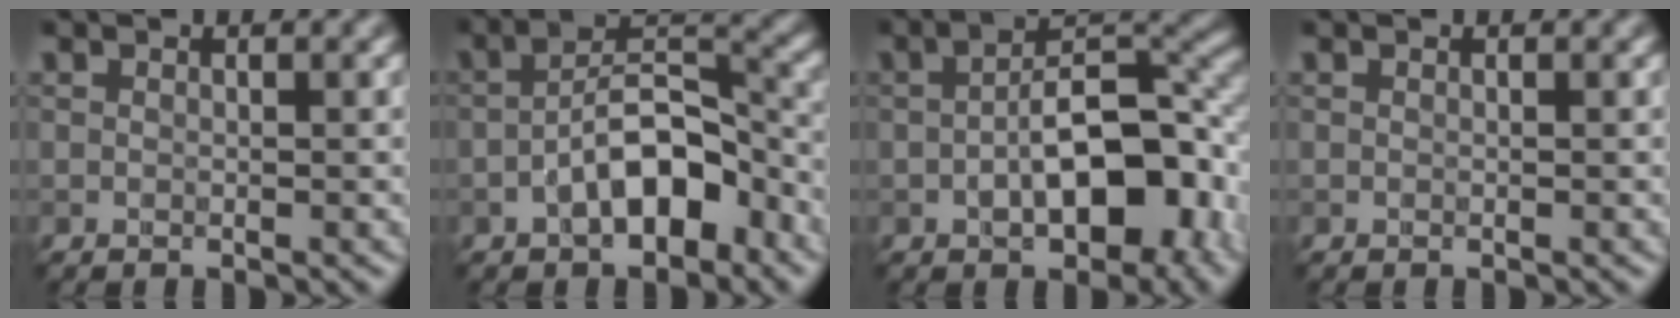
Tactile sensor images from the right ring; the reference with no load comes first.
{"total": 6.6, "force": [-2.9, 3.2, 5.0], "torque": [-0.082, 0.015, -0.052]}
{"total": 9.9, "force": [-2.4, 4.9, 8.3], "torque": [-0.120, 0.007, -0.038]}
{"total": 0.0}